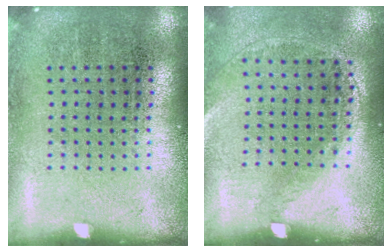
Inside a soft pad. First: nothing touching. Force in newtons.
{"total": 1.4, "press": 1.0, "slide": 1.0}